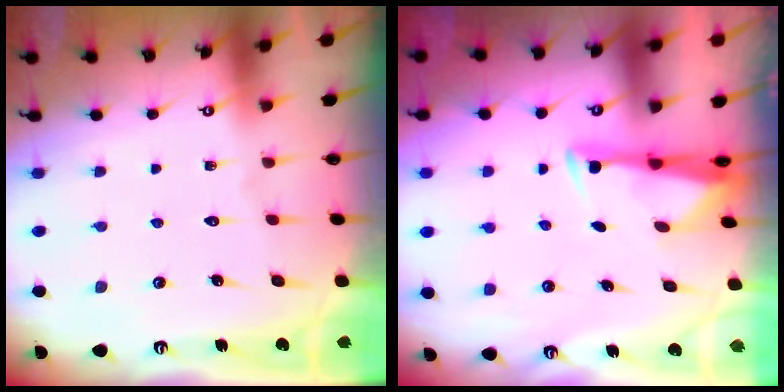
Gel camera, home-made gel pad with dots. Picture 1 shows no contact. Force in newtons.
{"total": 3.2, "press": 3.1, "slide": 0.9}